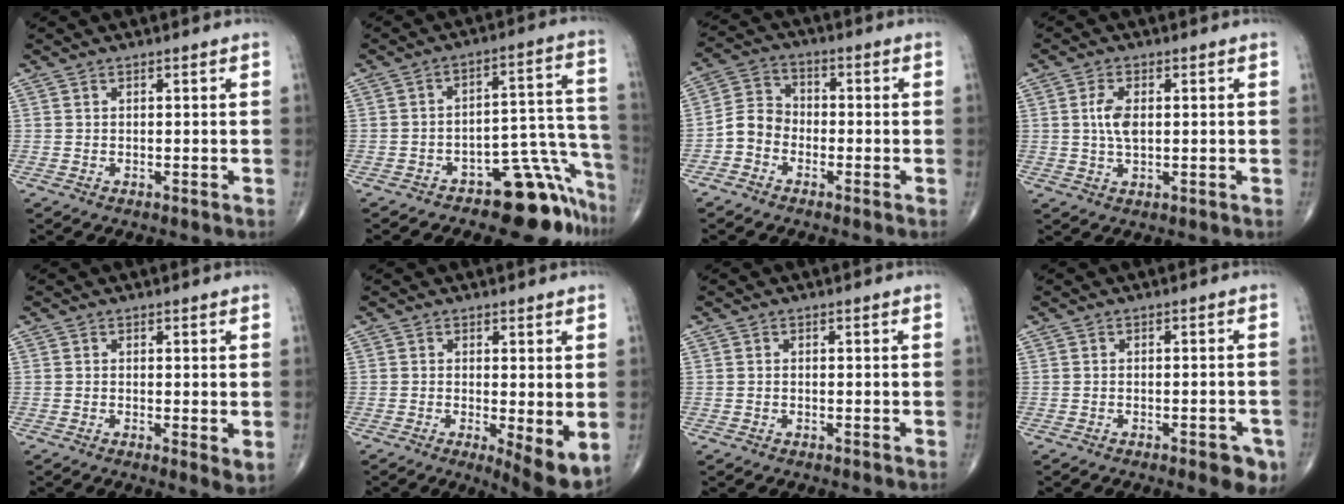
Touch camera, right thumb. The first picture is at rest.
{"total": 13.5, "force": [-10.1, 5.5, 7.0], "torque": [-0.020, 0.129, -0.146]}
{"total": 5.7, "force": [-2.5, 4.6, 2.4], "torque": [-0.029, 0.026, -0.061]}
{"total": 4.6, "force": [0.5, 2.3, 3.9], "torque": [-0.083, 0.000, 0.010]}
{"total": 2.8, "force": [-0.1, 0.8, 2.7], "torque": [-0.044, -0.012, -0.007]}
{"total": 6.9, "force": [-1.0, 2.0, 6.5], "torque": [-0.096, -0.021, -0.015]}
{"total": 0.0}
{"total": 5.1, "force": [-2.7, 1.9, 3.9], "torque": [-0.035, 0.009, -0.030]}